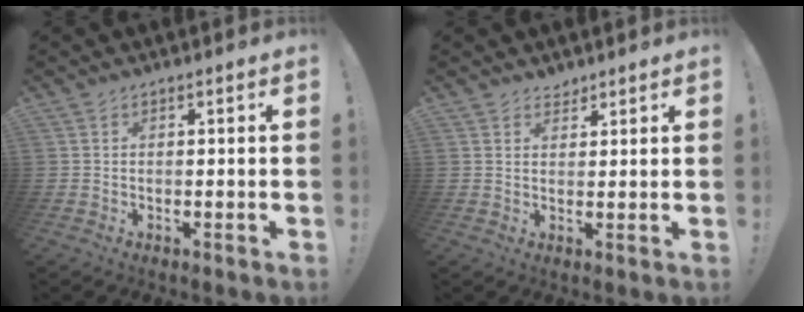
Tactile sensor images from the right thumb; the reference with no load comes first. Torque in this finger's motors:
{"motor_torque": [0.11, 0.03, -0.25, 0.10, -0.05]}